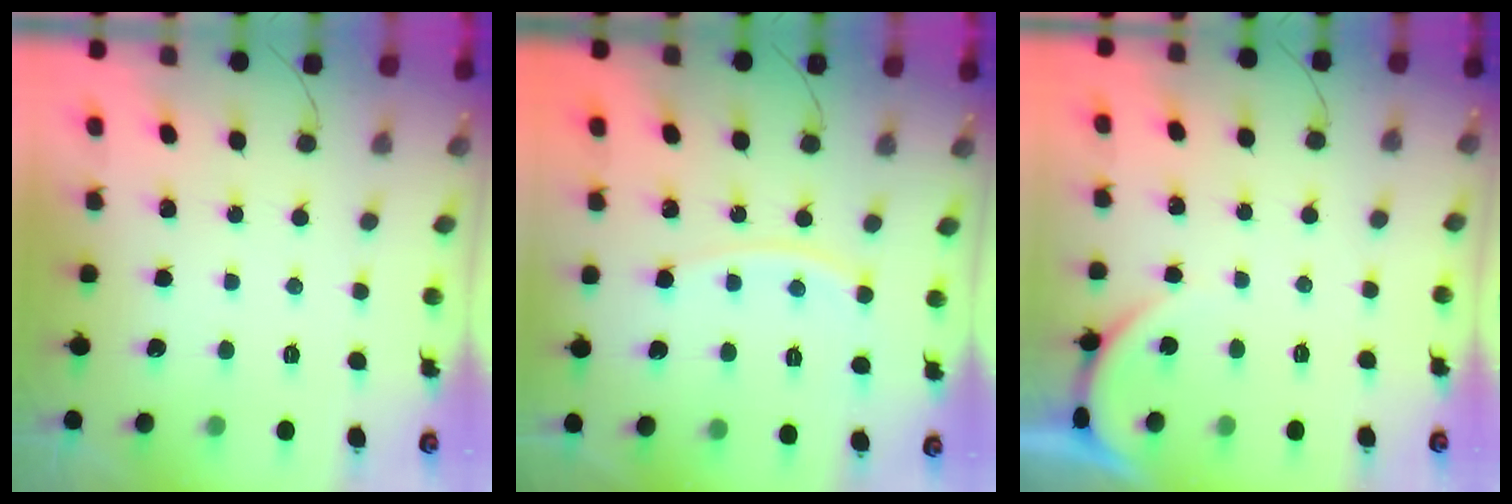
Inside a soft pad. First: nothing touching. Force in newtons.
{"total": 5.4, "press": 5.4, "slide": 0.9}
{"total": 1.6, "press": 1.6, "slide": 0.1}